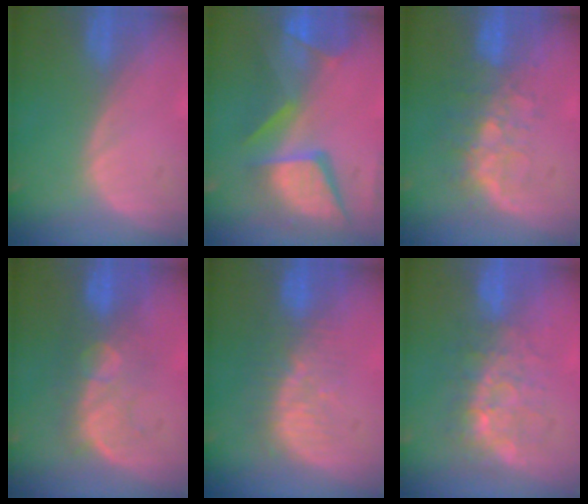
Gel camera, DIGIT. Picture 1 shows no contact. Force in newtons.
{"total": 12.9, "press": 10.6, "slide": 7.4}
{"total": 8.2, "press": 6.7, "slide": 4.6}
{"total": 8.0, "press": 7.8, "slide": 1.9}
{"total": 8.2, "press": 7.2, "slide": 3.8}
{"total": 8.7, "press": 7.5, "slide": 4.3}